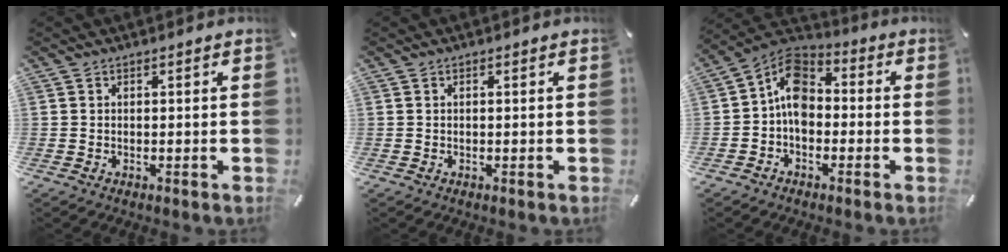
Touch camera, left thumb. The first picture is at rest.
{"total": 0.0}
{"total": 9.2, "force": [-1.4, 6.8, 5.9], "torque": [-0.120, 0.010, -0.030]}